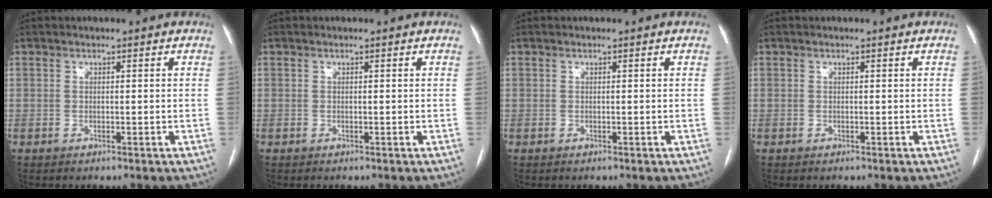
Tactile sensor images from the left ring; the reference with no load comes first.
{"total": 0.0}
{"total": 0.0}
{"total": 0.0}